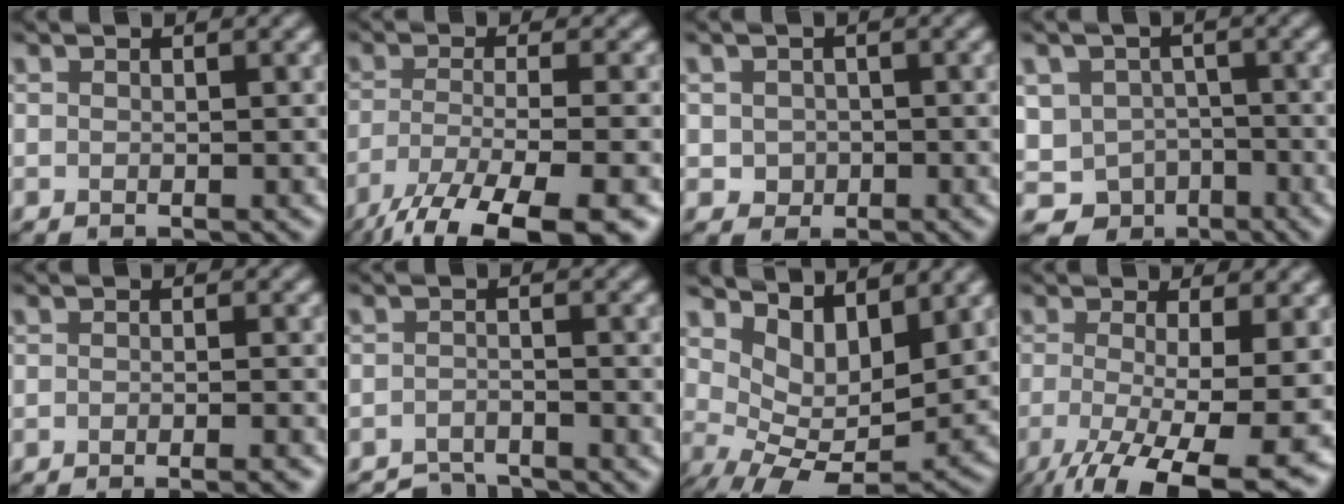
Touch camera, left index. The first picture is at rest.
{"total": 10.3, "force": [-6.8, 2.3, 7.3], "torque": [-0.117, -0.016, -0.121]}
{"total": 1.7, "force": [-0.4, 1.5, 0.6], "torque": [-0.014, -0.005, -0.007]}
{"total": 7.8, "force": [-4.4, 6.2, 1.8], "torque": [-0.017, -0.016, -0.067]}
{"total": 2.1, "force": [-1.4, 0.4, 1.5], "torque": [-0.007, -0.003, -0.027]}
{"total": 3.5, "force": [-3.5, 0.3, 0.1], "torque": [0.000, -0.004, -0.065]}
{"total": 6.4, "force": [2.2, 3.2, 5.1], "torque": [-0.096, -0.017, 0.042]}
{"total": 10.4, "force": [-3.5, 2.6, 9.5], "torque": [-0.132, -0.023, -0.053]}